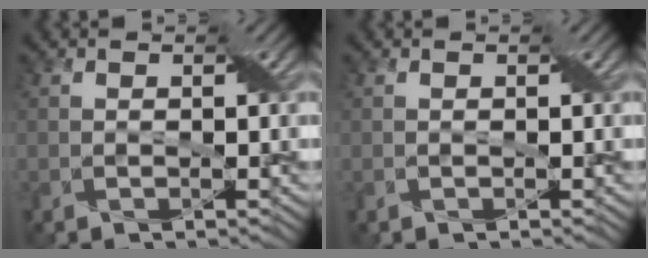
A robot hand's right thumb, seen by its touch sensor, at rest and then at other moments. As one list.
[{"total": 0.0}]